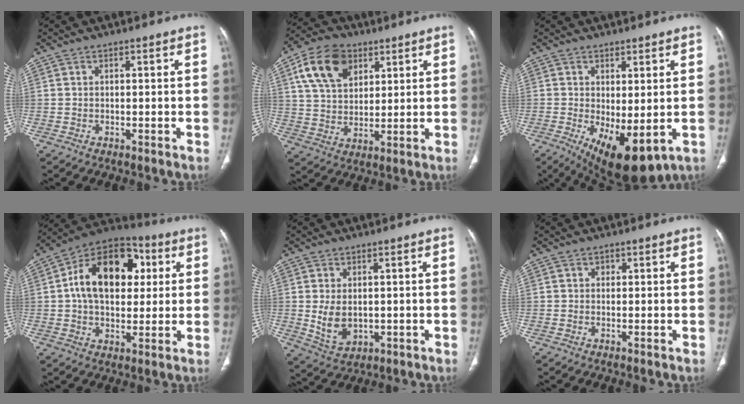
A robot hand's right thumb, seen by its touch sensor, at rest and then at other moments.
{"total": 13.6, "force": [6.1, 9.2, 8.1], "torque": [-0.128, -0.010, 0.111]}
{"total": 10.4, "force": [-2.3, 4.5, 9.1], "torque": [-0.136, -0.018, -0.015]}
{"total": 19.3, "force": [3.7, 12.8, 14.0], "torque": [-0.193, 0.018, 0.053]}
{"total": 6.7, "force": [0.0, 4.5, 4.9], "torque": [-0.081, -0.012, 0.018]}
{"total": 0.9, "force": [0.2, 0.8, 0.2], "torque": [0.005, 0.002, 0.002]}